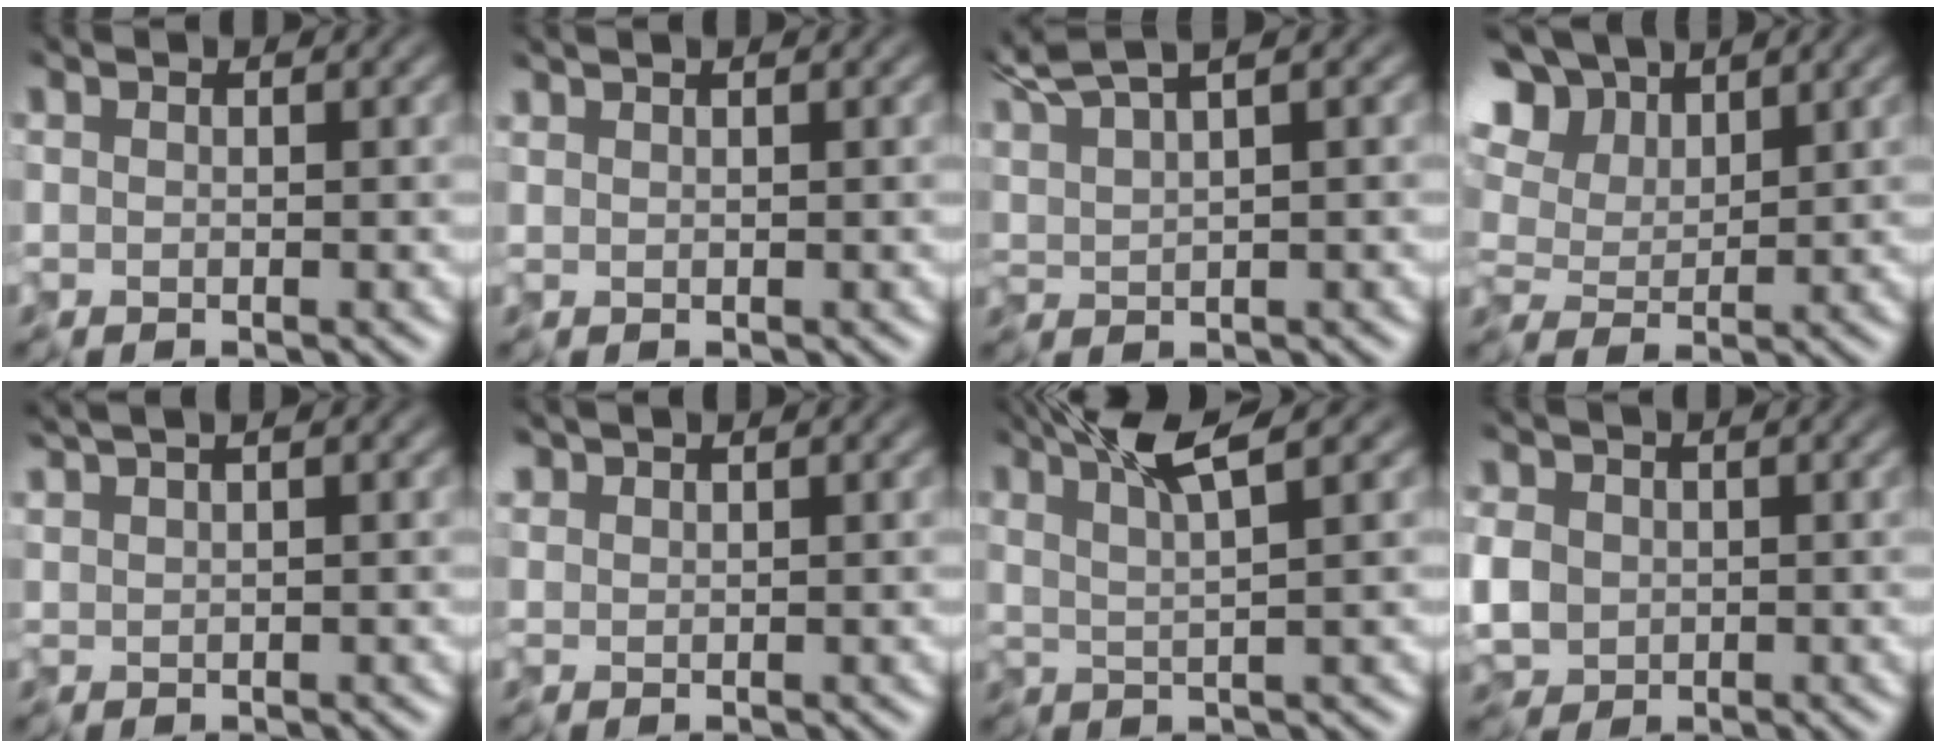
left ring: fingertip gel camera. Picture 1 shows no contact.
{"total": 0.8, "force": [0.6, 0.2, 0.5], "torque": [-0.002, 0.005, 0.004]}
{"total": 4.8, "force": [3.5, 0.8, 3.2], "torque": [-0.072, 0.016, 0.058]}
{"total": 8.5, "force": [4.6, 5.1, 4.9], "torque": [-0.119, 0.017, 0.058]}
{"total": 2.9, "force": [2.0, 0.8, 1.9], "torque": [-0.041, 0.018, 0.023]}
{"total": 0.9, "force": [0.8, 0.2, 0.2], "torque": [-0.004, 0.003, 0.017]}
{"total": 5.6, "force": [3.1, 0.8, 4.6], "torque": [-0.076, 0.005, 0.051]}
{"total": 3.5, "force": [-0.7, 3.0, 1.6], "torque": [-0.049, -0.005, -0.018]}